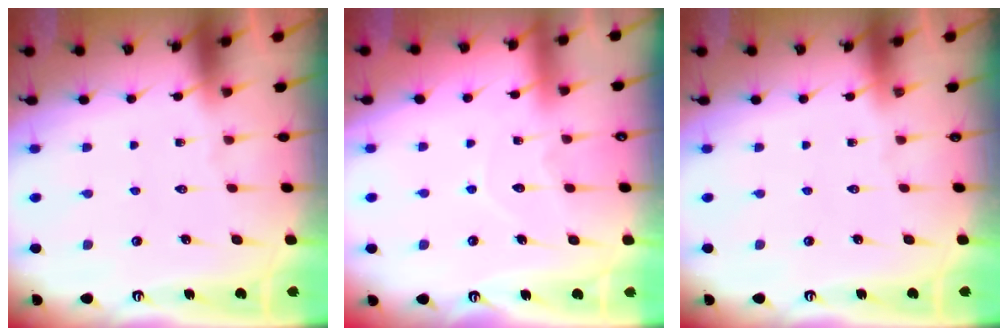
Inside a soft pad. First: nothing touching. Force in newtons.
{"total": 6.0, "press": 6.0, "slide": 0.7}
{"total": 0.0}